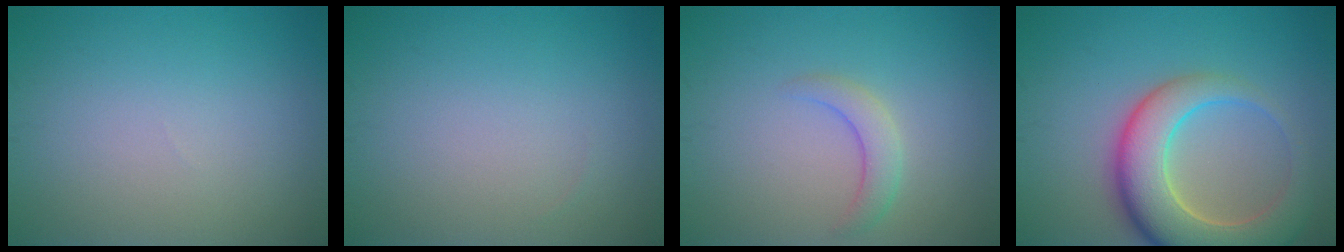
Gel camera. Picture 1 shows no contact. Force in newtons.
{"total": 0.0}
{"total": 2.1, "press": 2.1, "slide": 0.3}
{"total": 8.8, "press": 8.8, "slide": 0.7}